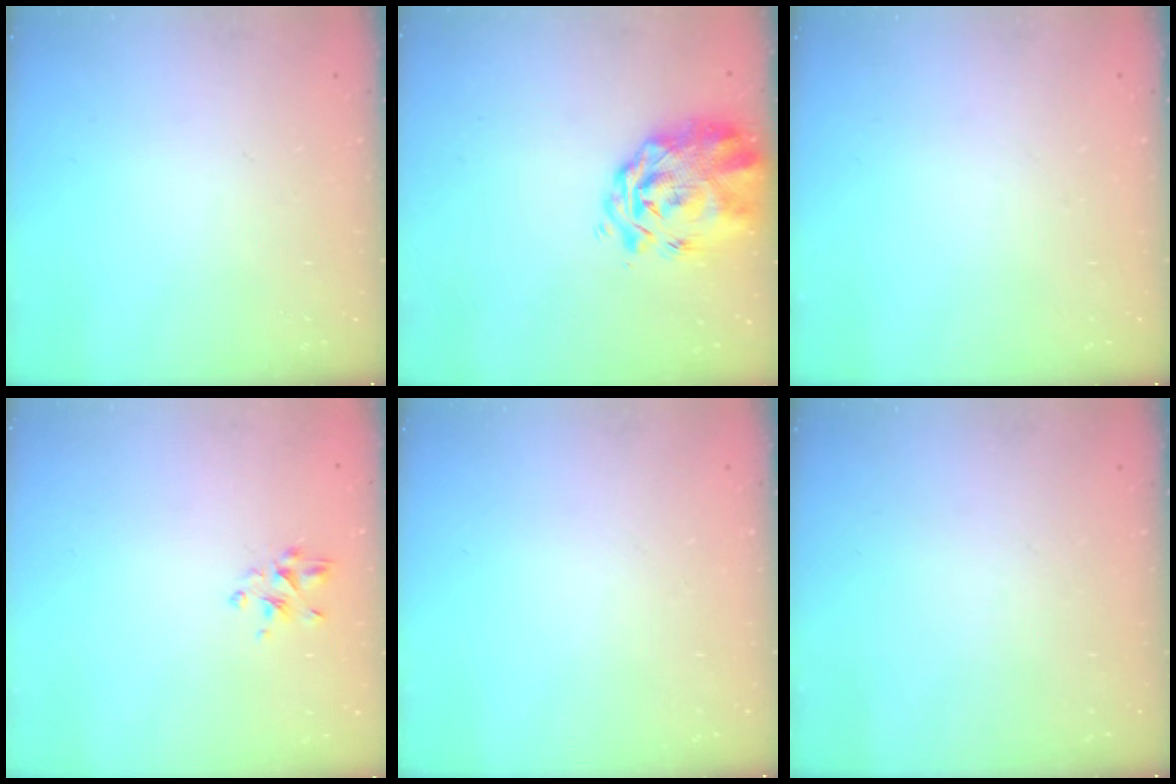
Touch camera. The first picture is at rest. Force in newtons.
{"total": 3.9, "press": 3.5, "slide": 1.7}
{"total": 0.0}
{"total": 3.0, "press": 2.7, "slide": 1.2}
{"total": 0.0}
{"total": 0.0}